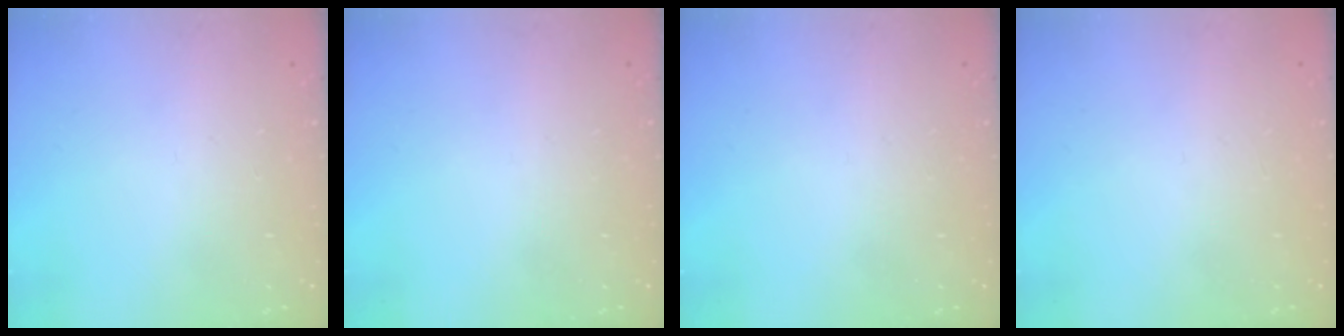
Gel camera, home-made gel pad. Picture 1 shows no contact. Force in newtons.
{"total": 0.0}
{"total": 0.0}
{"total": 0.0}